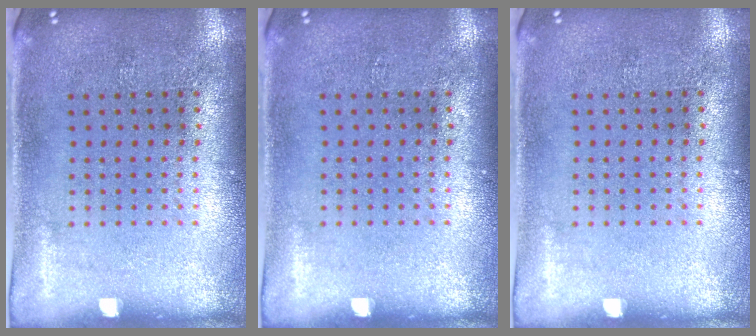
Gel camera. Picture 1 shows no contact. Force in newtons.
{"total": 0.0}
{"total": 0.0}